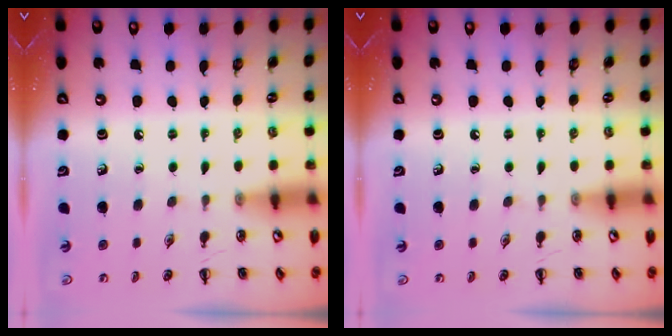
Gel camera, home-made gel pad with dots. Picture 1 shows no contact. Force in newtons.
{"total": 0.0}